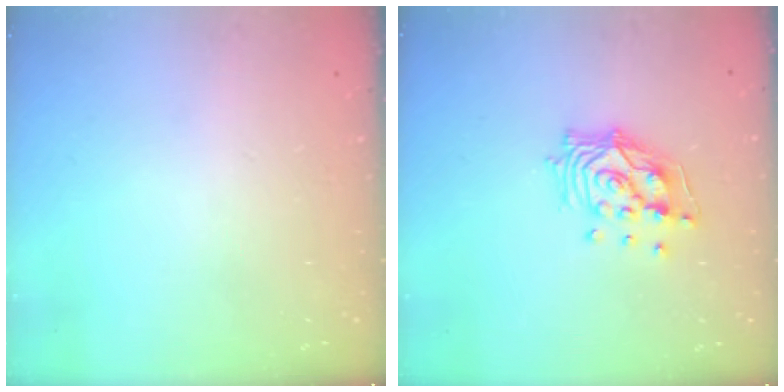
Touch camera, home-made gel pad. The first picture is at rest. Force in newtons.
{"total": 12.3, "press": 12.2, "slide": 1.7}